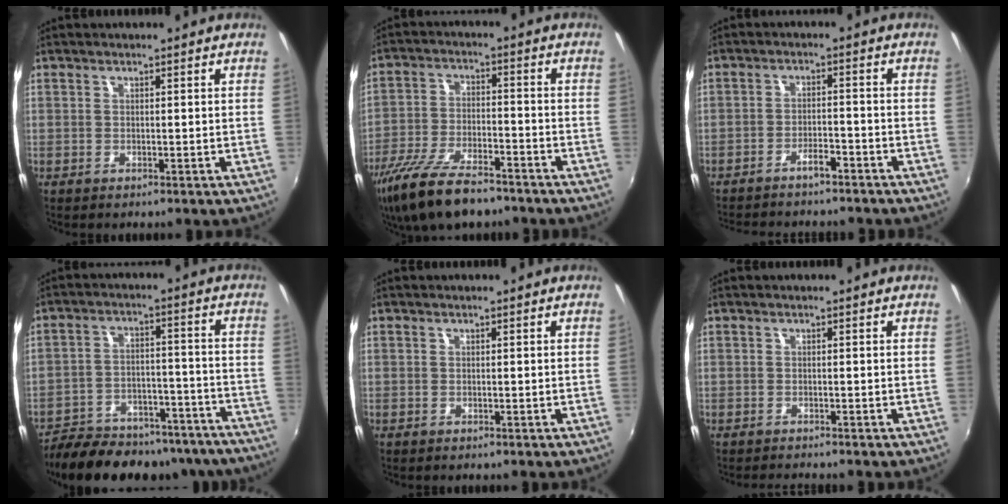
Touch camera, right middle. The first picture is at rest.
{"total": 16.0, "force": [-12.1, 5.1, 9.0], "torque": [-0.195, -0.036, -0.215]}
{"total": 7.6, "force": [-6.7, 1.8, 3.1], "torque": [-0.075, 0.003, -0.098]}
{"total": 27.4, "force": [-23.1, 10.0, 10.9], "torque": [-0.205, 0.012, -0.292]}
{"total": 0.0}
{"total": 1.7, "force": [-1.7, 0.0, 0.3], "torque": [-0.011, -0.013, -0.031]}